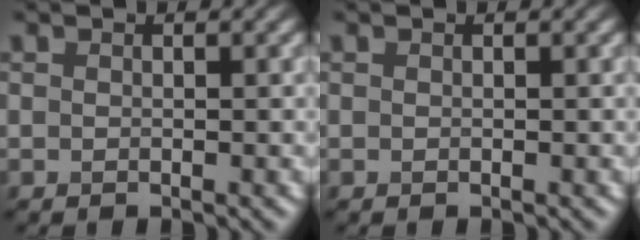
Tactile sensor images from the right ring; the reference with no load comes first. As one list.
[{"total": 0.0}]